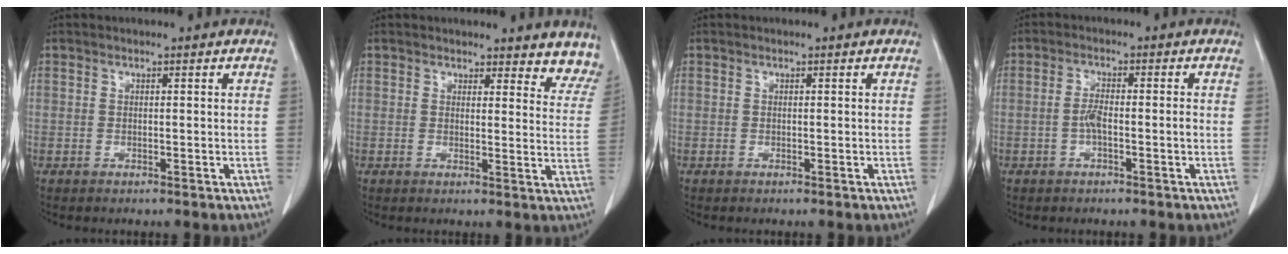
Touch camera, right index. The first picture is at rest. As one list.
[{"total": 8.3, "force": [7.7, 2.8, 0.9], "torque": [0.041, -0.026, 0.054]}, {"total": 0.0}, {"total": 2.9, "force": [-0.9, 0.4, 2.8], "torque": [-0.056, 0.003, -0.016]}]